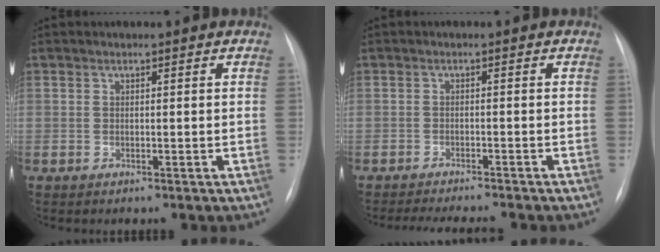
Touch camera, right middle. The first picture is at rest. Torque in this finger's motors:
{"motor_torque": [0.07, -0.08, 0.01, 0.00]}